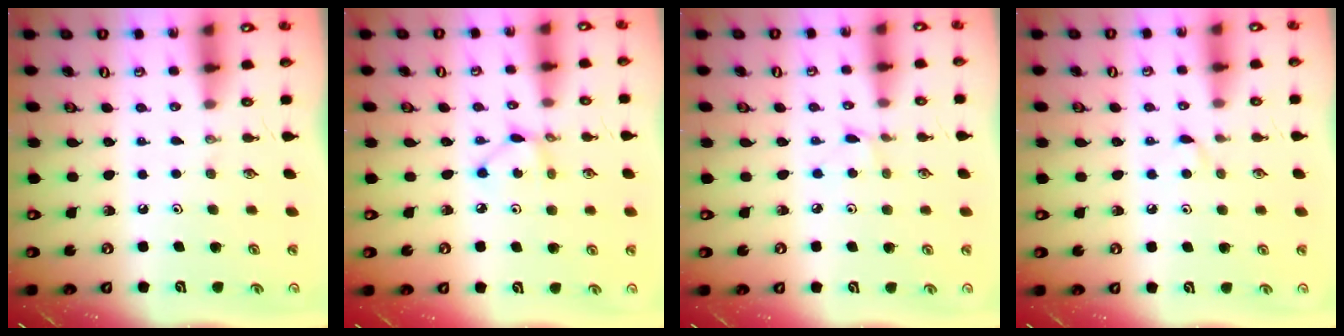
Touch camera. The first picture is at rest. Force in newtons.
{"total": 3.4, "press": 3.4, "slide": 0.1}
{"total": 2.4, "press": 2.4, "slide": 0.3}
{"total": 3.8, "press": 3.8, "slide": 0.5}